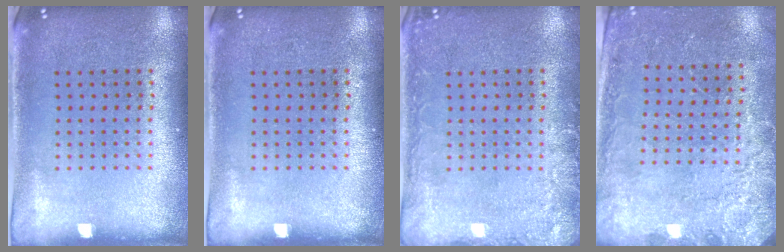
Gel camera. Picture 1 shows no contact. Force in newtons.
{"total": 0.0}
{"total": 2.4, "press": 2.4, "slide": 0.4}
{"total": 2.5, "press": 2.4, "slide": 0.9}